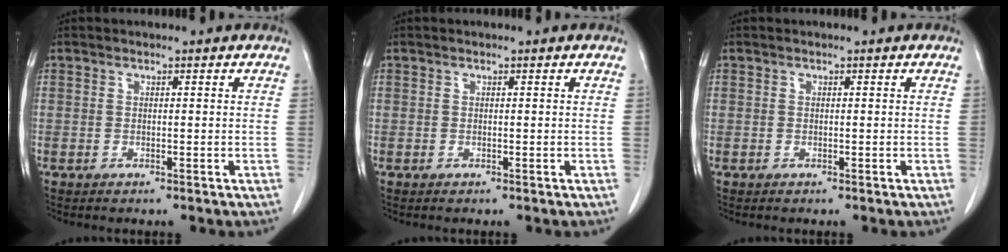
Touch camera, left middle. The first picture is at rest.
{"total": 0.0}
{"total": 0.0}